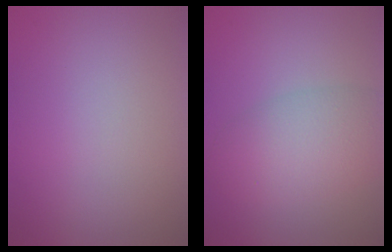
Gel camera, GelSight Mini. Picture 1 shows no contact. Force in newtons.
{"total": 5.1, "press": 5.1, "slide": 0.3}